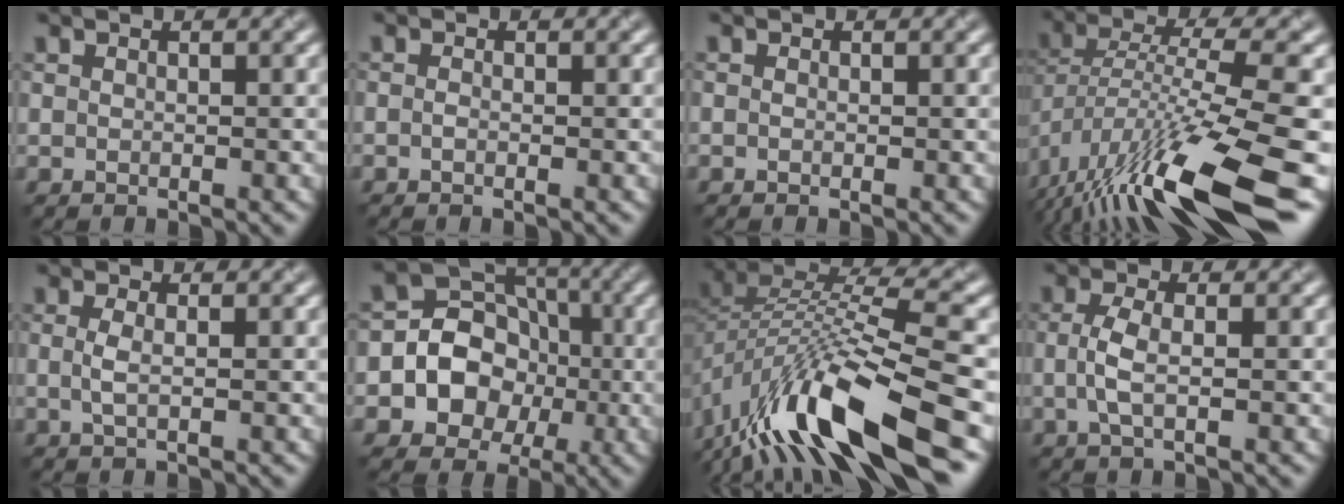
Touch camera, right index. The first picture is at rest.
{"total": 0.5, "force": [-0.4, 0.2, 0.3], "torque": [-0.010, -0.003, -0.009]}
{"total": 0.0}
{"total": 14.2, "force": [-7.5, 3.4, 11.5], "torque": [-0.226, 0.002, -0.129]}
{"total": 1.4, "force": [-0.2, 0.3, 1.4], "torque": [-0.032, -0.004, -0.006]}
{"total": 8.5, "force": [-1.5, 7.6, 3.6], "torque": [-0.049, 0.012, -0.054]}
{"total": 13.7, "force": [-7.8, 3.9, 10.6], "torque": [-0.207, 0.009, -0.137]}
{"total": 2.6, "force": [-0.3, 0.8, 2.4], "torque": [-0.059, -0.003, -0.011]}